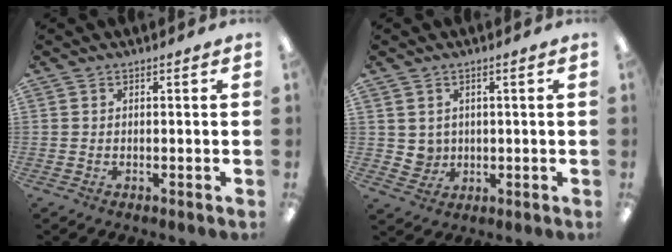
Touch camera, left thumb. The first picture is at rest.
{"total": 3.8, "force": [1.5, 3.5, 0.0], "torque": [-0.004, -0.003, 0.029]}